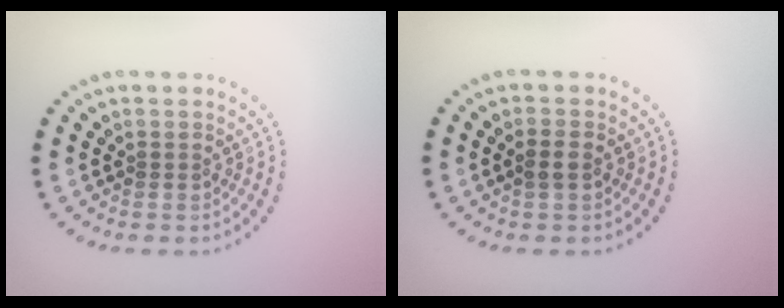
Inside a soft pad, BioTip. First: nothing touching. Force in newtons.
{"total": 1.3, "press": 1.3, "slide": 0.2}